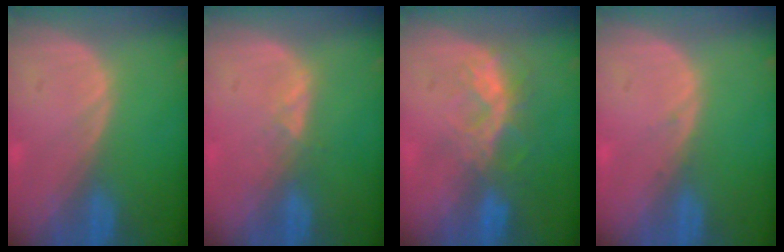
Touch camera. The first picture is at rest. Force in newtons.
{"total": 1.6, "press": 1.6, "slide": 0.3}
{"total": 6.6, "press": 6.0, "slide": 2.7}
{"total": 0.6, "press": 0.3, "slide": 0.5}